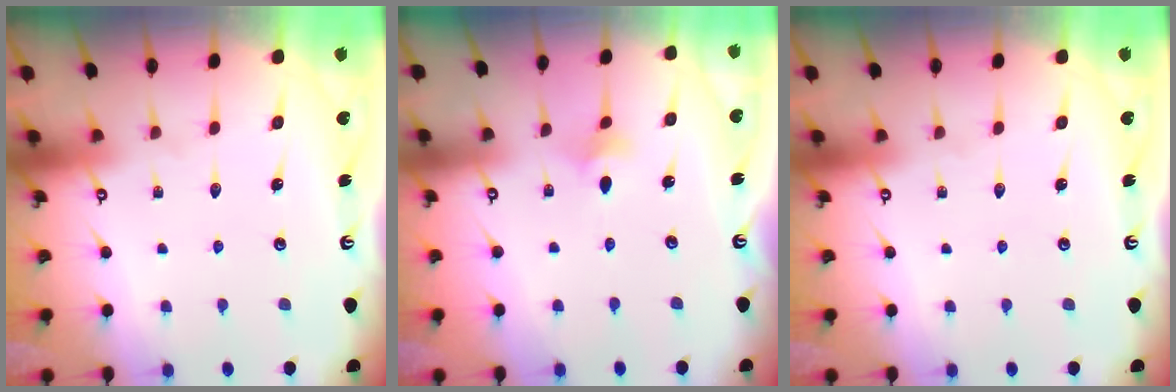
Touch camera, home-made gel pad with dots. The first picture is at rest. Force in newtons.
{"total": 2.9, "press": 2.8, "slide": 0.6}
{"total": 0.0}